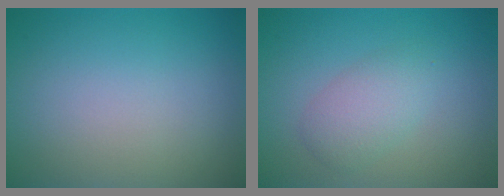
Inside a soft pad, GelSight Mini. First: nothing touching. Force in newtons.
{"total": 2.7, "press": 2.7, "slide": 0.1}